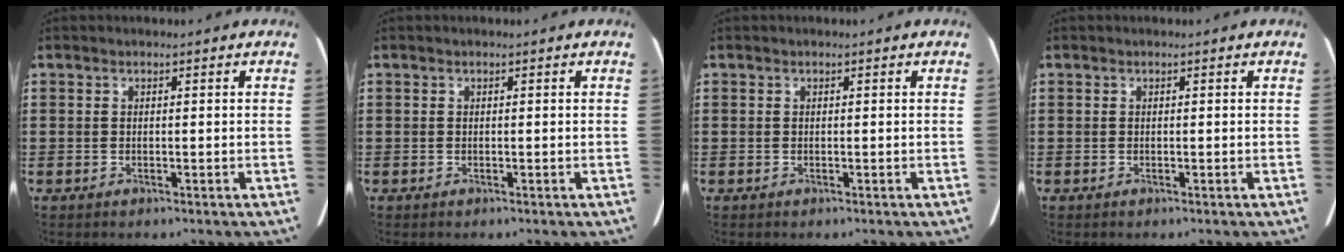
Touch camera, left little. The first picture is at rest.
{"total": 0.0}
{"total": 0.0}
{"total": 0.0}